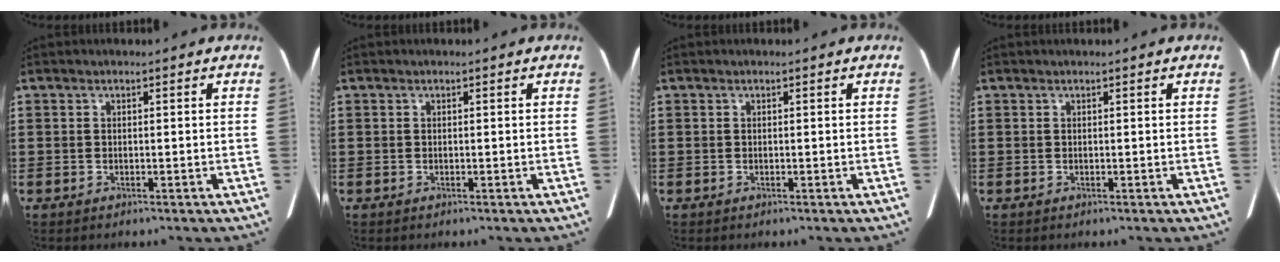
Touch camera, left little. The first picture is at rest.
{"total": 0.0}
{"total": 0.0}
{"total": 0.0}